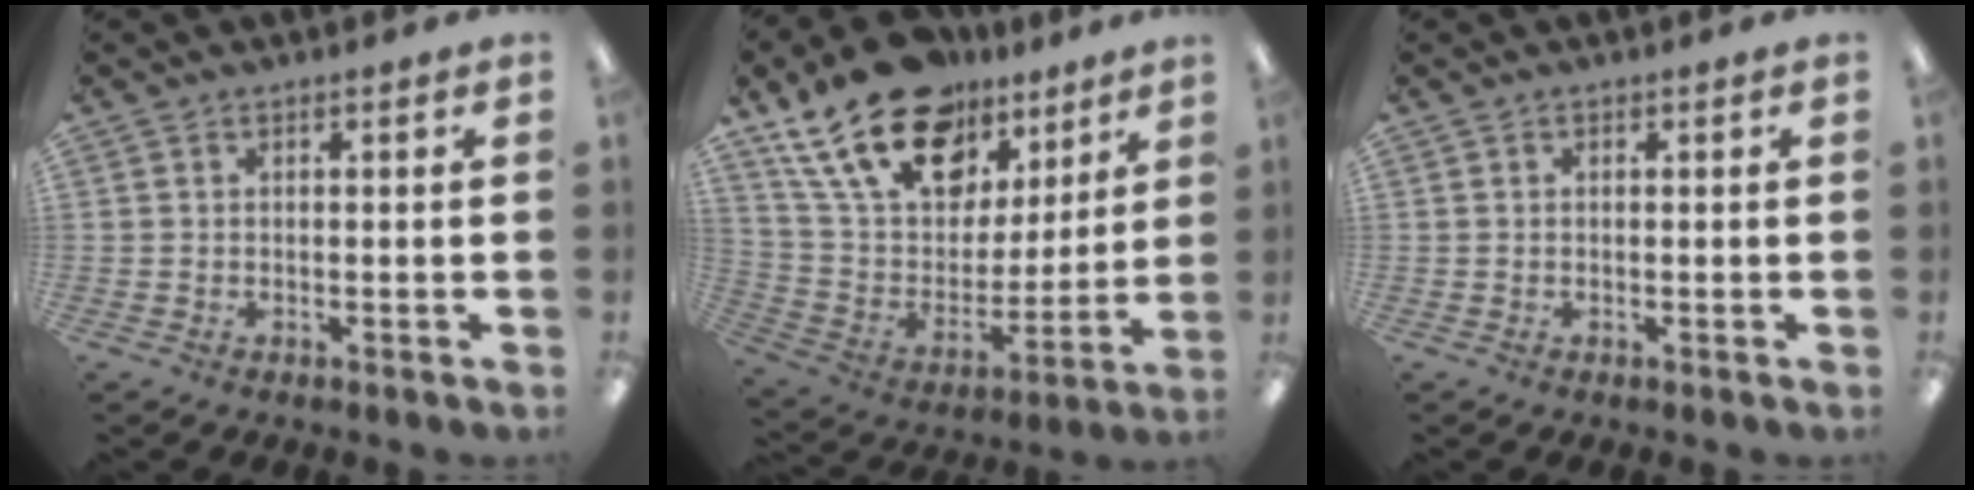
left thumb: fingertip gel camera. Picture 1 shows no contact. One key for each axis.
{"total": 22.0, "fx": 14.7, "fy": 12.4, "fz": 10.6, "tx": -0.199, "ty": -0.075, "tz": 0.270}
{"total": 0.0}